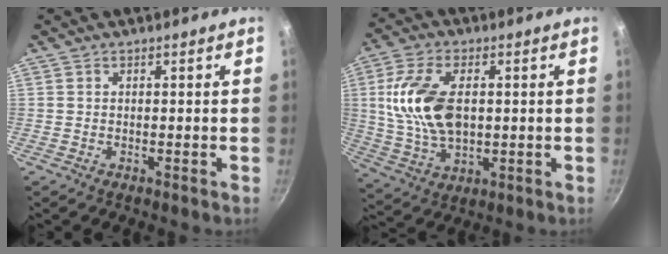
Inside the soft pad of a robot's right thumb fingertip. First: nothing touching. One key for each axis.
{"total": 14.7, "fx": 1.8, "fy": 8.6, "fz": 11.8, "tx": -0.215, "ty": -0.004, "tz": 0.038}